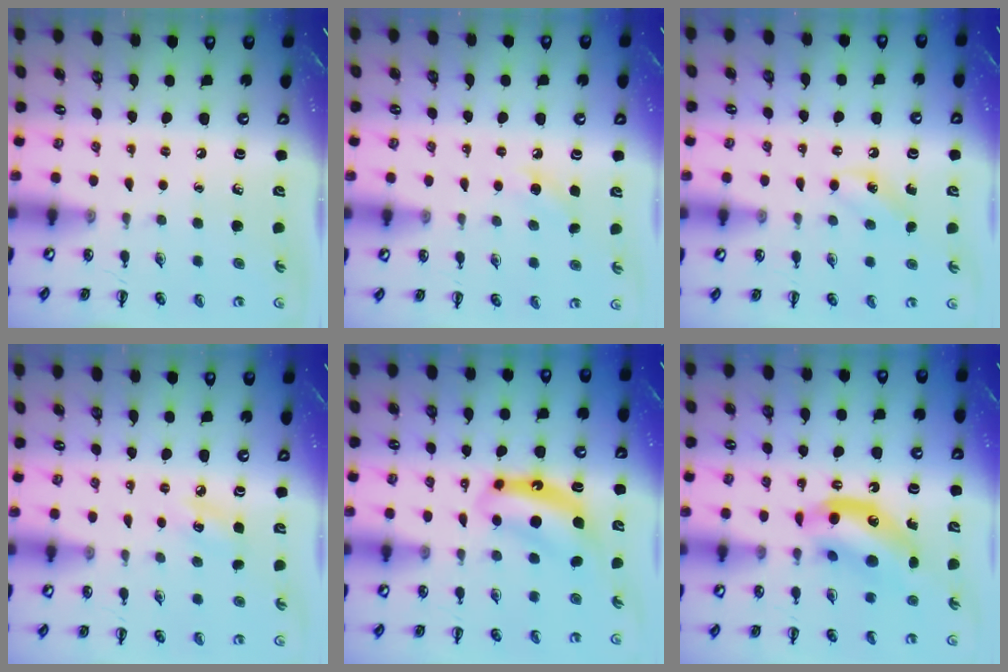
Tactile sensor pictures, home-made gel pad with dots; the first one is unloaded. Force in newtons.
{"total": 4.4, "press": 4.2, "slide": 1.2}
{"total": 7.0, "press": 6.9, "slide": 1.2}
{"total": 6.6, "press": 6.3, "slide": 1.7}
{"total": 8.2, "press": 8.0, "slide": 1.6}
{"total": 11.5, "press": 11.1, "slide": 3.0}